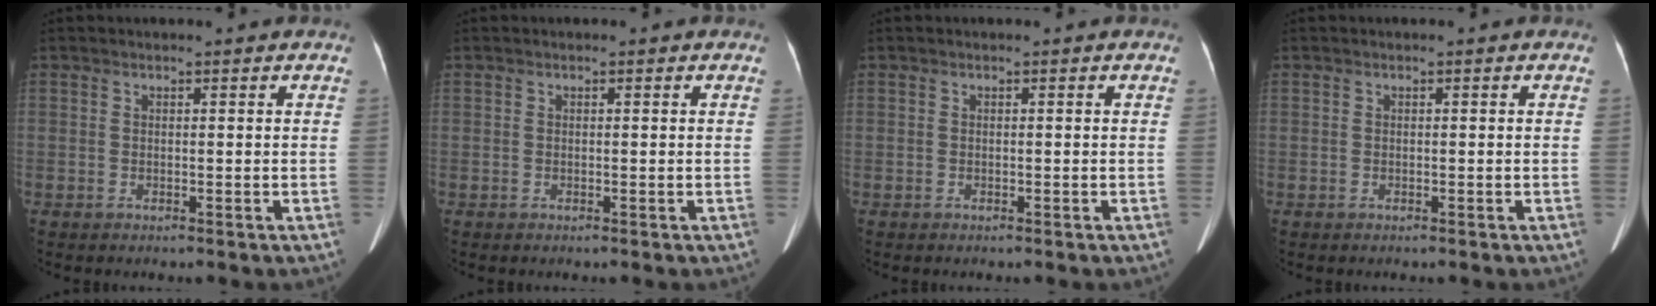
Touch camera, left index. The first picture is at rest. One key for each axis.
{"total": 0.0}
{"total": 0.0}
{"total": 0.0}